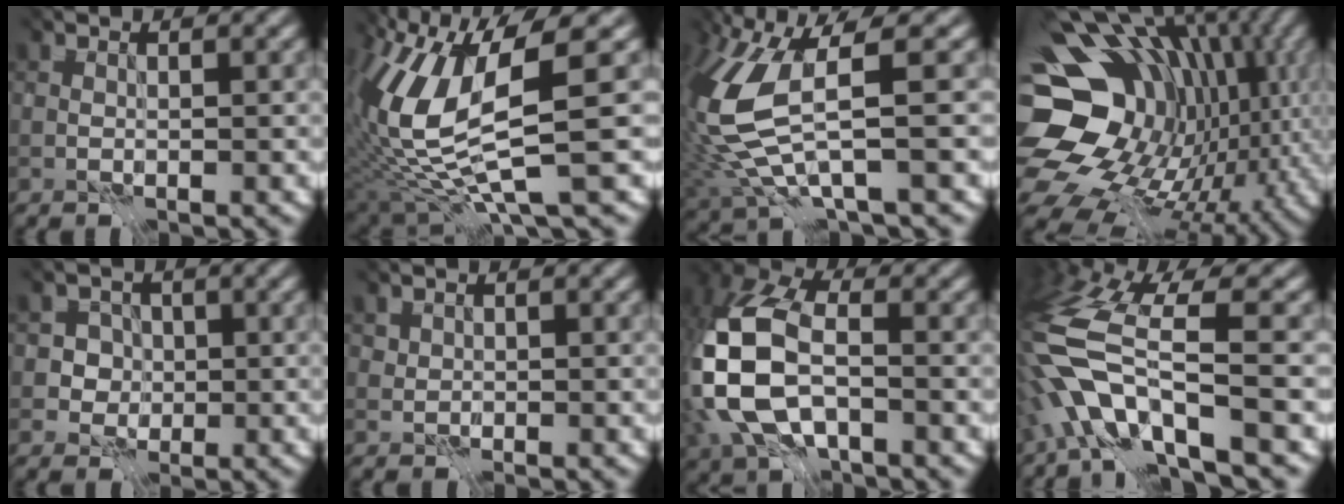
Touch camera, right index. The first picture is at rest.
{"total": 10.0, "force": [-0.7, 2.7, 9.5], "torque": [-0.215, -0.035, 0.020]}
{"total": 6.4, "force": [-0.7, 1.0, 6.3], "torque": [-0.174, -0.023, 0.017]}
{"total": 17.2, "force": [0.0, 14.1, 10.0], "torque": [-0.186, -0.042, 0.051]}
{"total": 2.0, "force": [-1.5, 1.1, -0.6], "torque": [0.007, -0.022, -0.004]}
{"total": 0.9, "force": [0.0, 0.0, -0.9], "torque": [-0.004, -0.024, 0.025]}
{"total": 9.8, "force": [-3.5, 5.6, 7.2], "torque": [-0.209, -0.027, -0.040]}
{"total": 8.8, "force": [-5.4, 1.2, 6.8], "torque": [-0.147, -0.004, -0.086]}